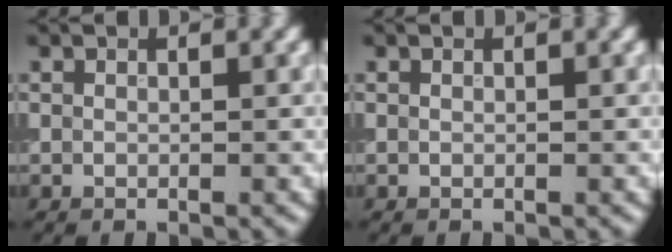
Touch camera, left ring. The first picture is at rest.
{"total": 0.0}